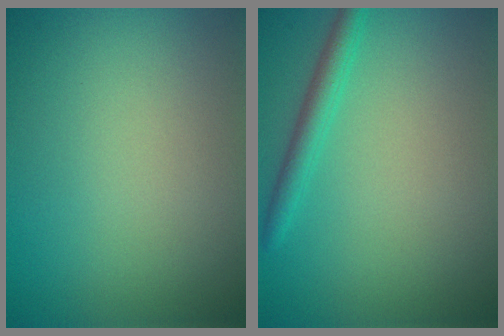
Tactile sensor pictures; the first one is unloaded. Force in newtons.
{"total": 2.1, "press": 2.0, "slide": 0.2}